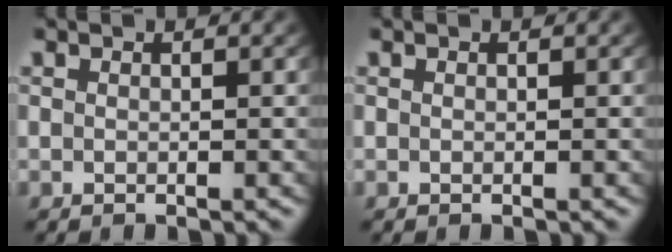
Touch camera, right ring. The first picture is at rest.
{"total": 0.0}